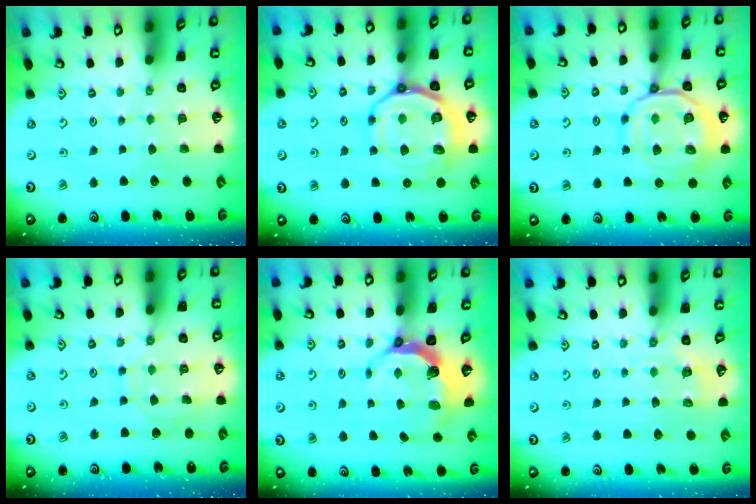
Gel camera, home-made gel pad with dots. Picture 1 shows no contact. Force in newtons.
{"total": 16.0, "press": 15.9, "slide": 2.0}
{"total": 14.7, "press": 14.6, "slide": 1.5}
{"total": 7.7, "press": 7.6, "slide": 0.7}
{"total": 6.6, "press": 5.1, "slide": 4.2}
{"total": 2.9, "press": 2.6, "slide": 1.2}